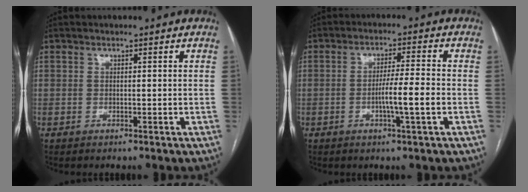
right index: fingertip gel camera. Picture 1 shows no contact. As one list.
[{"total": 6.0, "force": [-1.6, -0.3, 5.8], "torque": [-0.102, -0.003, -0.029]}]